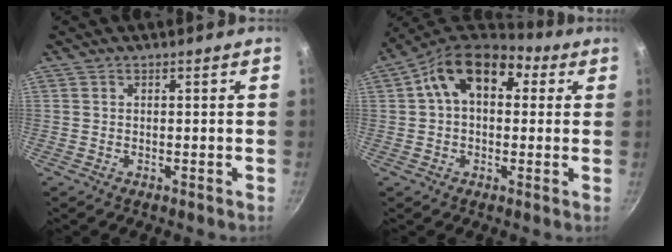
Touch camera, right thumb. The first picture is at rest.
{"total": 14.2, "force": [4.0, 9.3, 9.9], "torque": [-0.130, 0.023, 0.043]}